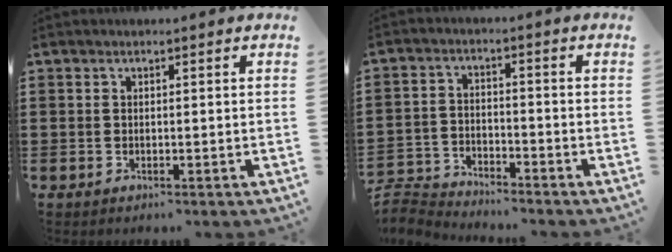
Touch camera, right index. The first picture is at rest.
{"total": 3.8, "force": [-3.7, 0.6, -0.2], "torque": [-0.019, -0.004, -0.086]}